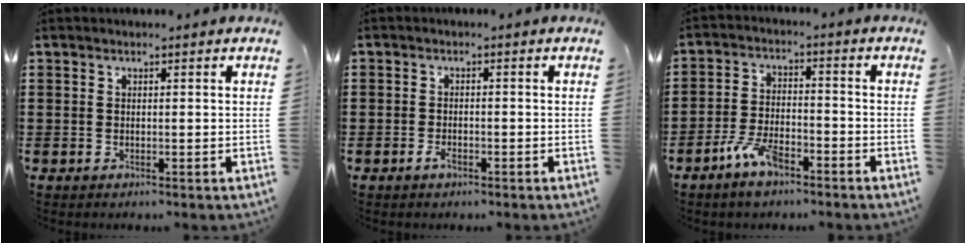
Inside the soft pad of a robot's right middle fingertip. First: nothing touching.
{"total": 1.8, "force": [-1.2, 1.1, 0.7], "torque": [-0.023, -0.002, -0.026]}
{"total": 6.0, "force": [-4.4, 2.3, 3.3], "torque": [-0.078, 0.007, -0.088]}